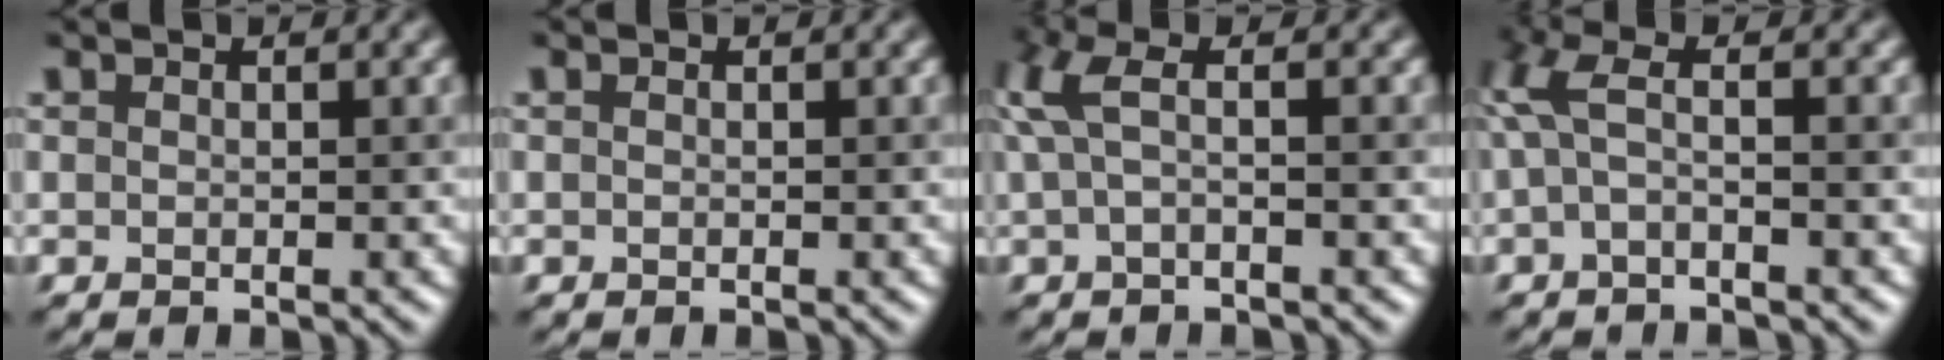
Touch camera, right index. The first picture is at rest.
{"total": 0.0}
{"total": 3.4, "force": [0.5, 0.9, 3.2], "torque": [-0.077, 0.010, 0.004]}
{"total": 3.4, "force": [0.0, 0.9, 3.3], "torque": [-0.079, 0.007, -0.008]}